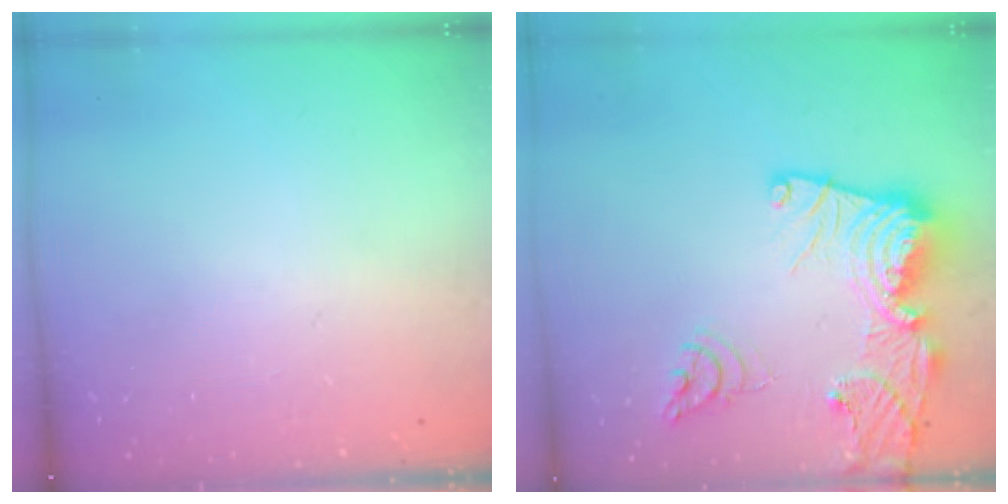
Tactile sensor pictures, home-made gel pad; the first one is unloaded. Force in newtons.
{"total": 21.8, "press": 21.7, "slide": 2.3}